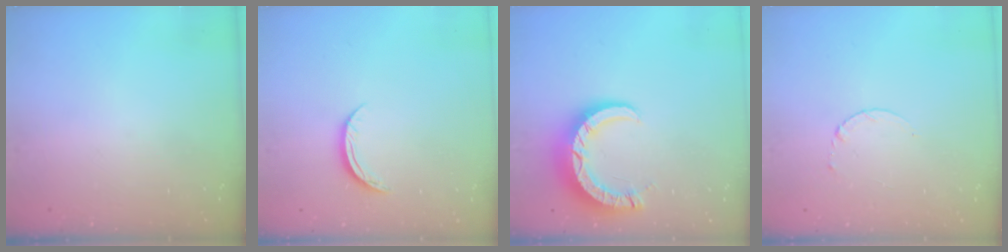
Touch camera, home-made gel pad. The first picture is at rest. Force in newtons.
{"total": 4.9, "press": 4.8, "slide": 0.6}
{"total": 8.5, "press": 8.4, "slide": 0.8}
{"total": 2.6, "press": 2.6, "slide": 0.3}